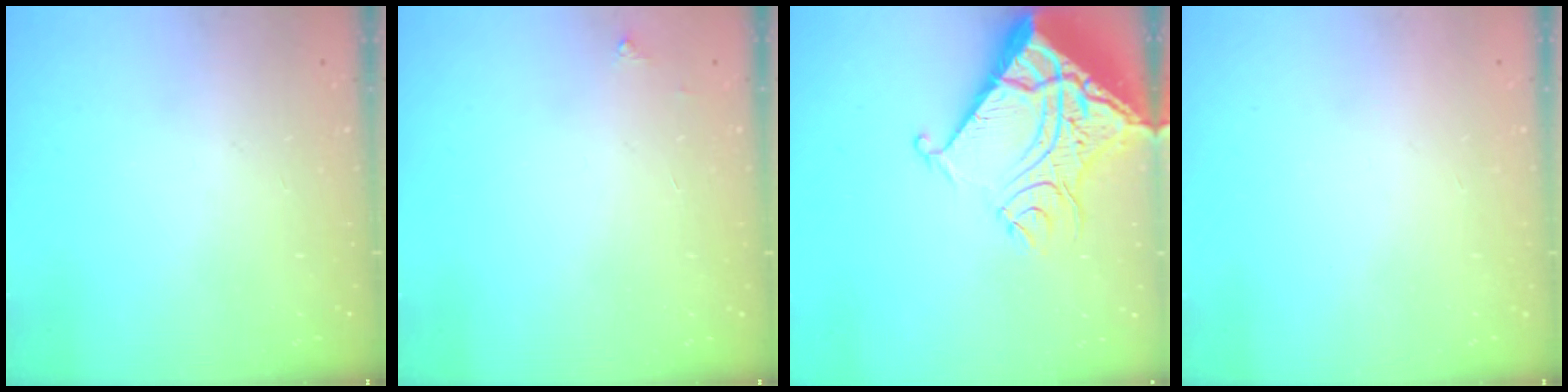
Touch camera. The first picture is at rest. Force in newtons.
{"total": 2.5, "press": 2.5, "slide": 0.4}
{"total": 19.5, "press": 19.4, "slide": 2.7}
{"total": 1.5, "press": 1.5, "slide": 0.1}